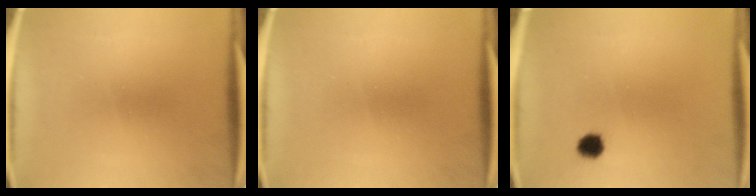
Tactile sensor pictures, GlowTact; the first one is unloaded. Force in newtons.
{"total": 0.0}
{"total": 2.7}